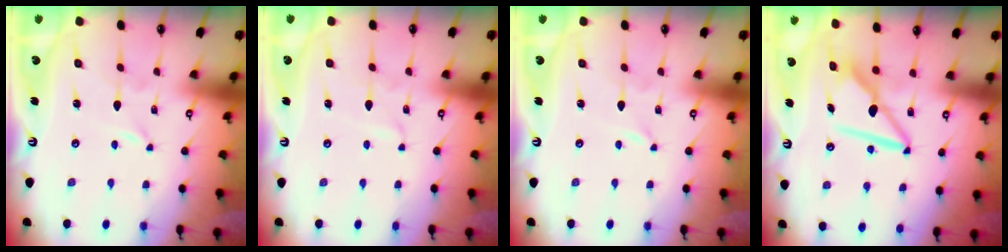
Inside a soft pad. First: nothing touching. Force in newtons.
{"total": 1.6, "press": 1.5, "slide": 0.1}
{"total": 0.0}
{"total": 9.1, "press": 9.1, "slide": 0.7}